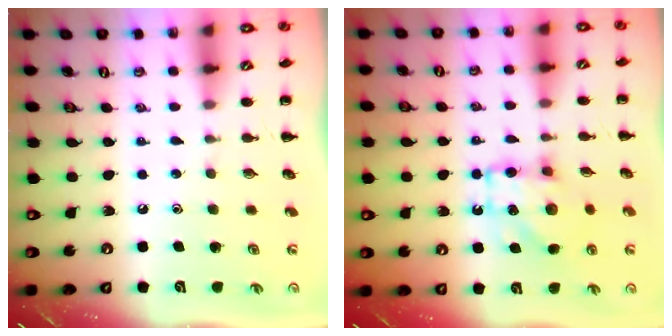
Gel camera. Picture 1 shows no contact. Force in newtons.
{"total": 10.9, "press": 10.8, "slide": 1.3}